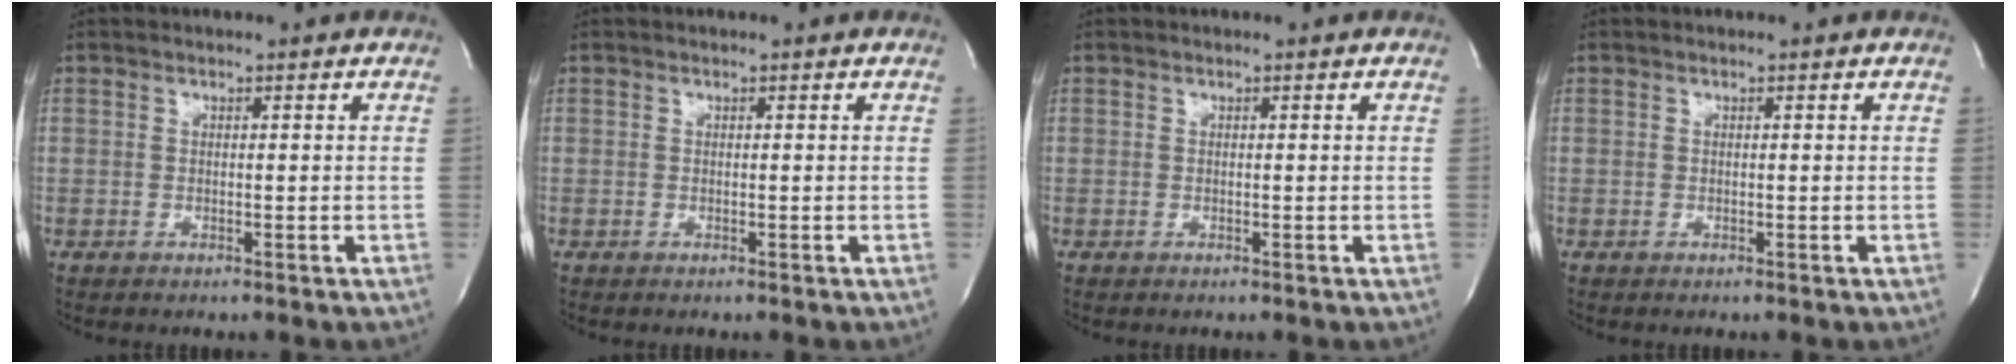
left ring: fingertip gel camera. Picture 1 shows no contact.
{"total": 0.0}
{"total": 0.0}
{"total": 0.0}